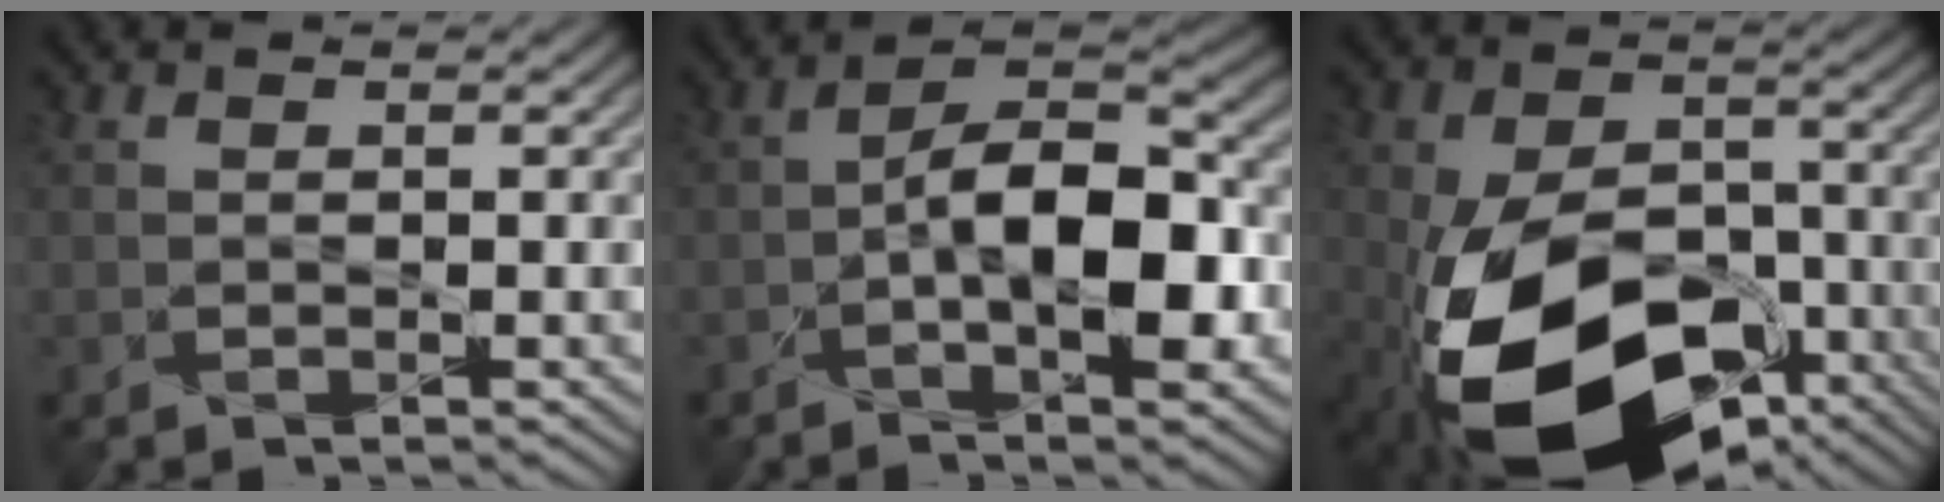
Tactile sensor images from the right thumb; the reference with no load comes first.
{"total": 10.7, "force": [-2.4, 4.9, 9.2], "torque": [-0.143, 0.002, -0.044]}
{"total": 20.0, "force": [-9.2, 12.0, 13.2], "torque": [-0.241, -0.061, -0.131]}